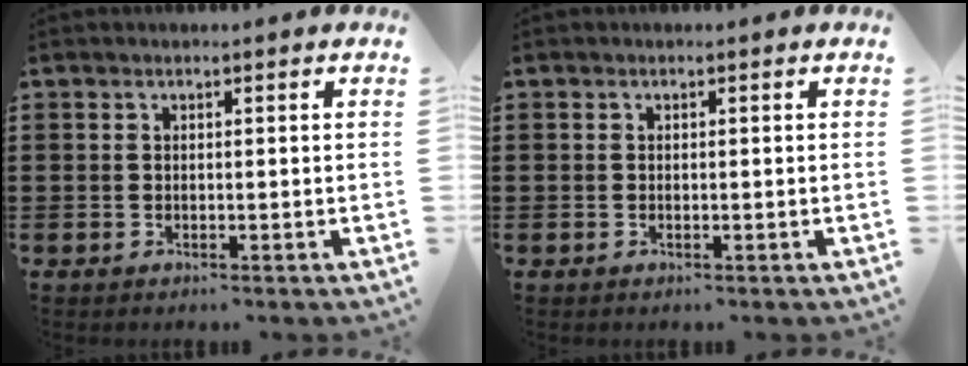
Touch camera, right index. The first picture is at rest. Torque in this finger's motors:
{"motor_torque": [0.12, 0.36, 0.00, 0.00]}